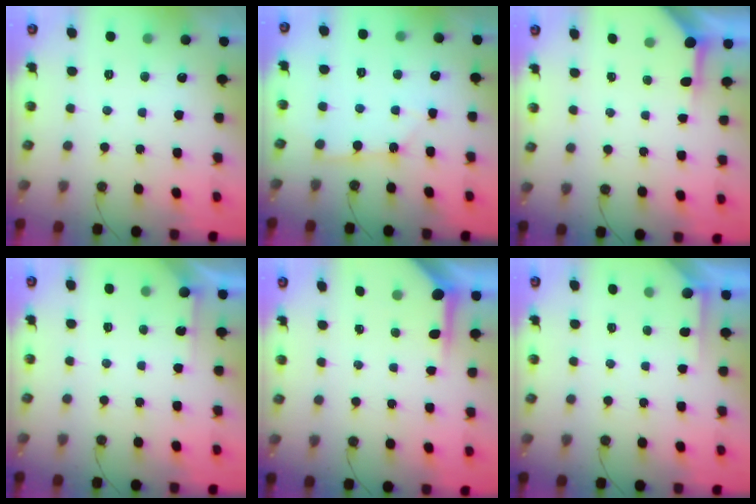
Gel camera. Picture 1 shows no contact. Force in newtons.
{"total": 2.6, "press": 2.6, "slide": 0.2}
{"total": 3.9, "press": 3.8, "slide": 0.4}
{"total": 2.8, "press": 2.8, "slide": 0.4}
{"total": 4.3, "press": 4.3, "slide": 0.4}
{"total": 1.8, "press": 1.8, "slide": 0.3}